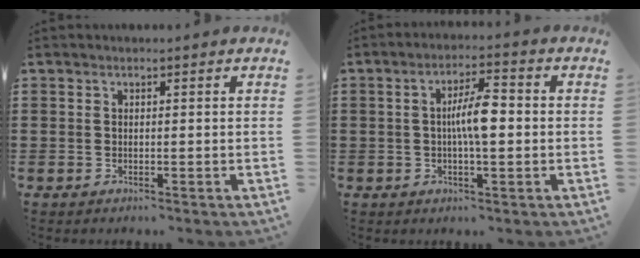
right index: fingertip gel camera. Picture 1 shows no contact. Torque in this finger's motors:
{"motor_torque": [0.89, -0.49, 0.35, 0.19]}